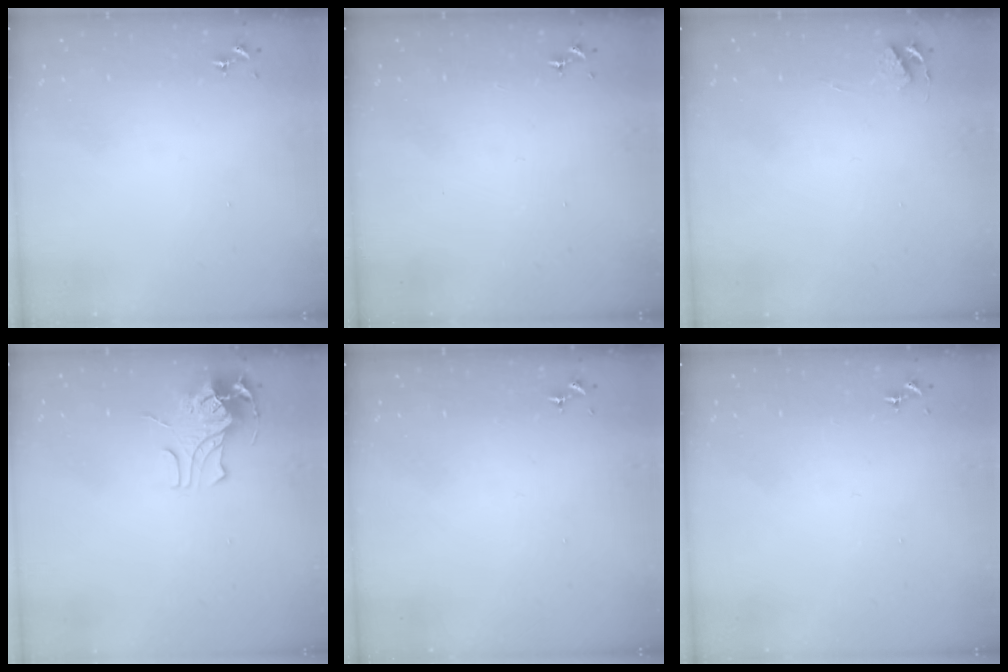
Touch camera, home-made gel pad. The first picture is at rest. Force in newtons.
{"total": 0.0}
{"total": 3.9, "press": 3.8, "slide": 0.5}
{"total": 9.9, "press": 9.9, "slide": 1.2}
{"total": 0.0}
{"total": 0.0}